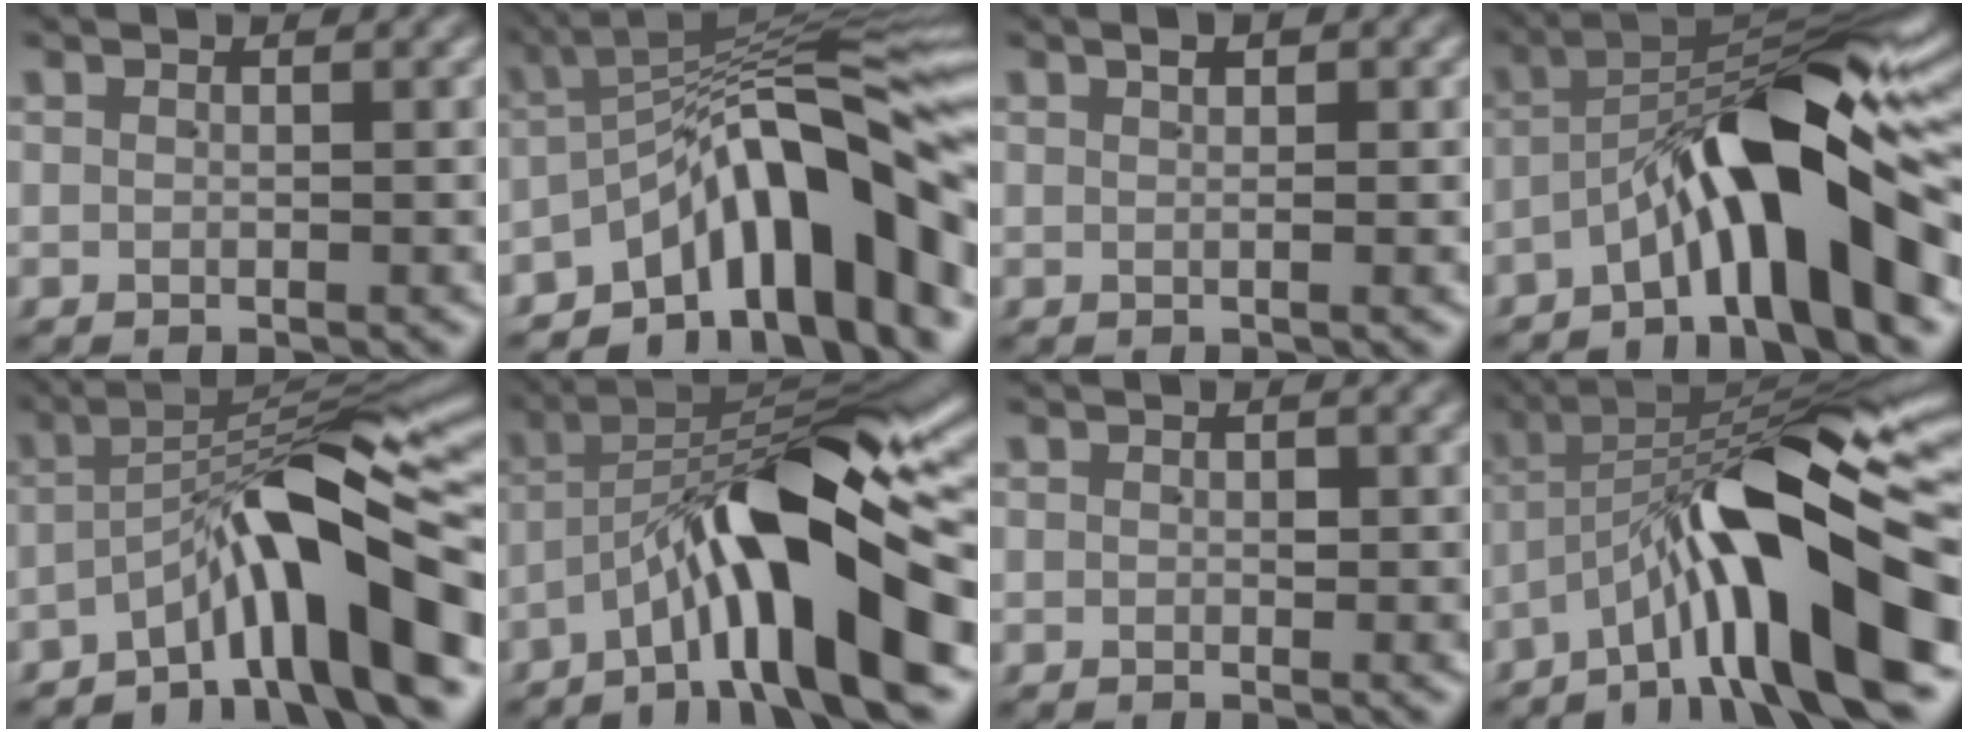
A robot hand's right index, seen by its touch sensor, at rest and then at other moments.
{"total": 13.4, "force": [-3.5, 6.2, 11.3], "torque": [-0.157, -0.006, -0.051]}
{"total": 1.6, "force": [0.5, 0.4, 1.5], "torque": [-0.015, -0.001, 0.010]}
{"total": 12.1, "force": [-2.1, 4.0, 11.2], "torque": [-0.169, 0.004, -0.029]}
{"total": 9.8, "force": [-3.2, 2.8, 8.8], "torque": [-0.125, 0.007, -0.044]}
{"total": 13.4, "force": [-2.0, 5.0, 12.3], "torque": [-0.195, 0.000, -0.026]}
{"total": 1.1, "force": [0.2, 0.6, 1.0], "torque": [-0.008, -0.005, 0.006]}
{"total": 15.5, "force": [-1.5, 5.8, 14.3], "torque": [-0.215, 0.003, -0.014]}